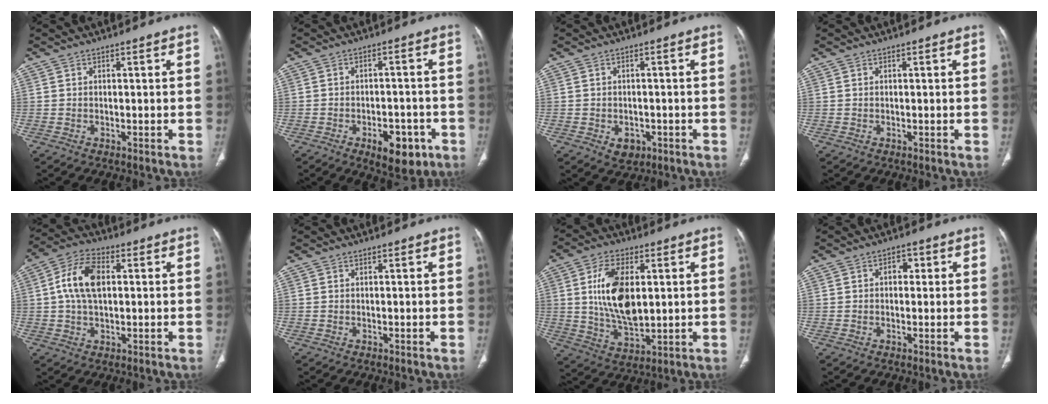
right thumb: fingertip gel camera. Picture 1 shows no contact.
{"total": 8.7, "force": [-4.1, 4.6, 6.2], "torque": [-0.063, 0.018, -0.049]}
{"total": 3.5, "force": [-1.4, 2.6, 1.8], "torque": [-0.015, 0.005, -0.008]}
{"total": 0.0}
{"total": 10.0, "force": [1.4, 5.8, 8.1], "torque": [-0.158, 0.018, 0.022]}
{"total": 0.0}
{"total": 14.1, "force": [2.3, 7.6, 11.6], "torque": [-0.206, -0.013, 0.050]}
{"total": 2.6, "force": [0.4, 1.9, 1.8], "torque": [-0.013, 0.007, 0.001]}